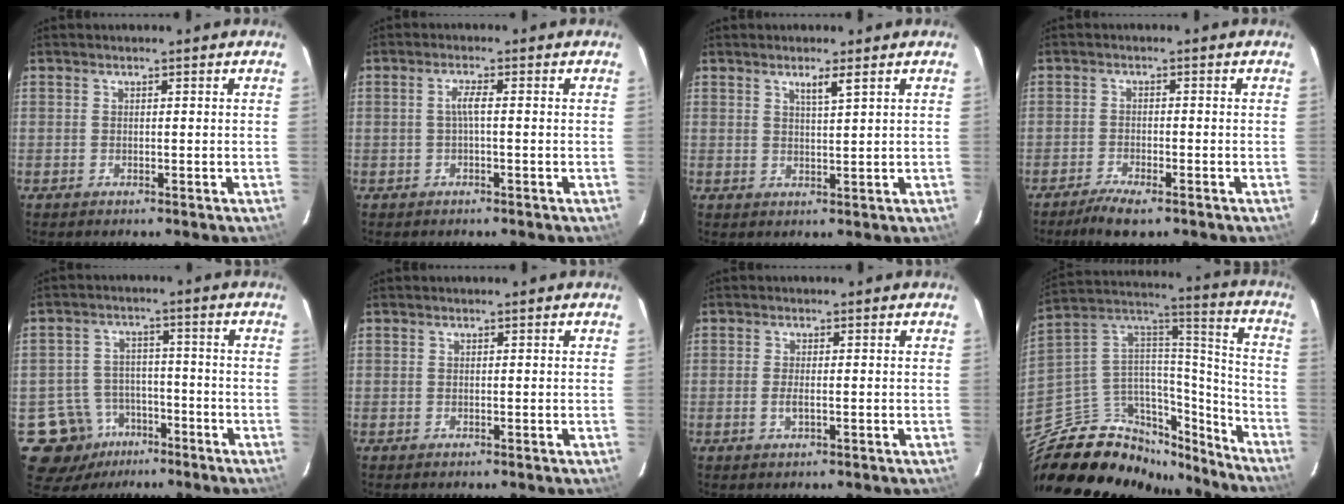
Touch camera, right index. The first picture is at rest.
{"total": 2.0, "force": [-0.3, 0.0, 1.9], "torque": [-0.039, 0.003, -0.006]}
{"total": 2.5, "force": [1.6, -0.2, 1.9], "torque": [-0.031, 0.000, 0.029]}
{"total": 4.7, "force": [-3.7, 1.2, 2.8], "torque": [-0.072, -0.010, -0.069]}
{"total": 9.6, "force": [-5.4, 7.7, 1.5], "torque": [-0.053, 0.024, -0.072]}
{"total": 0.0}
{"total": 2.0, "force": [-0.5, 0.5, 1.8], "torque": [-0.037, -0.004, -0.008]}
{"total": 26.3, "force": [-20.7, 12.8, 10.0], "torque": [-0.189, 0.074, -0.319]}